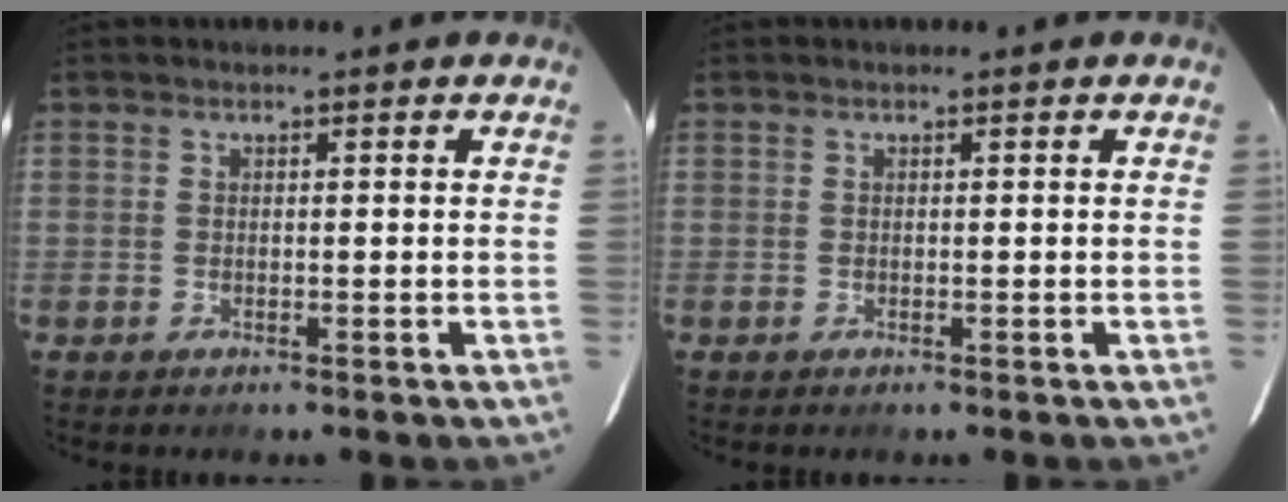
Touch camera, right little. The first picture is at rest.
{"total": 0.0}